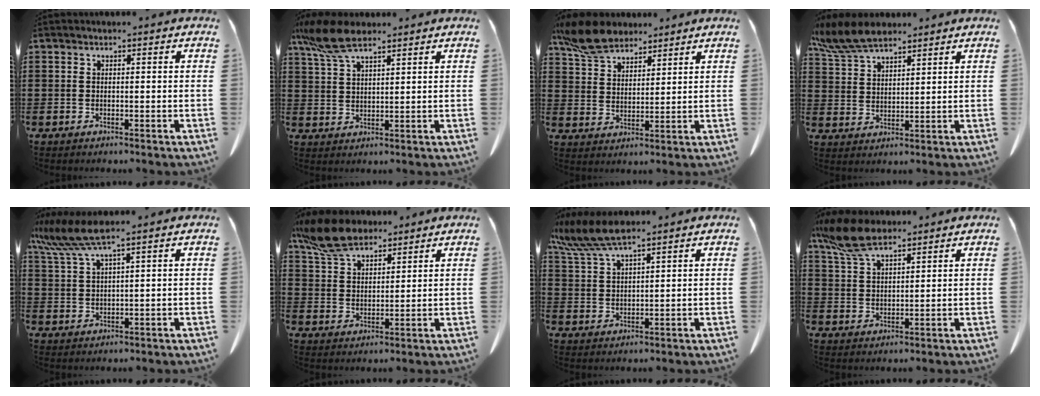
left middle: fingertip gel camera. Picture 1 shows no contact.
{"total": 7.9, "force": [5.5, 2.3, 5.1], "torque": [-0.125, -0.008, 0.100]}
{"total": 8.2, "force": [6.8, 3.1, 3.3], "torque": [-0.090, -0.005, 0.131]}
{"total": 7.1, "force": [6.1, 1.9, 3.1], "torque": [-0.082, -0.009, 0.116]}
{"total": 7.1, "force": [5.1, 0.6, 4.9], "torque": [-0.126, -0.020, 0.088]}
{"total": 9.1, "force": [7.3, 3.3, 4.4], "torque": [-0.111, -0.007, 0.140]}
{"total": 7.5, "force": [5.9, 1.1, 4.4], "torque": [-0.117, -0.017, 0.105]}
{"total": 8.8, "force": [6.4, 2.9, 5.3], "torque": [-0.125, -0.007, 0.121]}